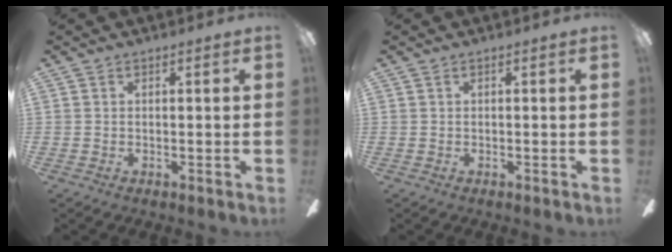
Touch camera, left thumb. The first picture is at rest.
{"total": 0.0}